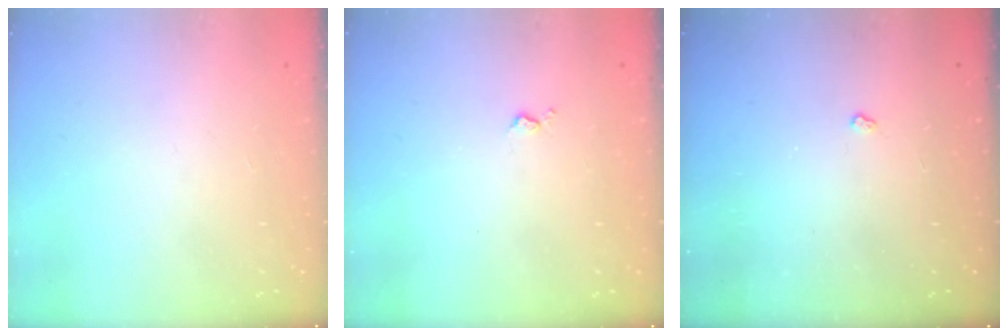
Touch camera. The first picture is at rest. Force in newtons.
{"total": 3.4, "press": 3.3, "slide": 0.5}
{"total": 2.5, "press": 2.4, "slide": 0.5}